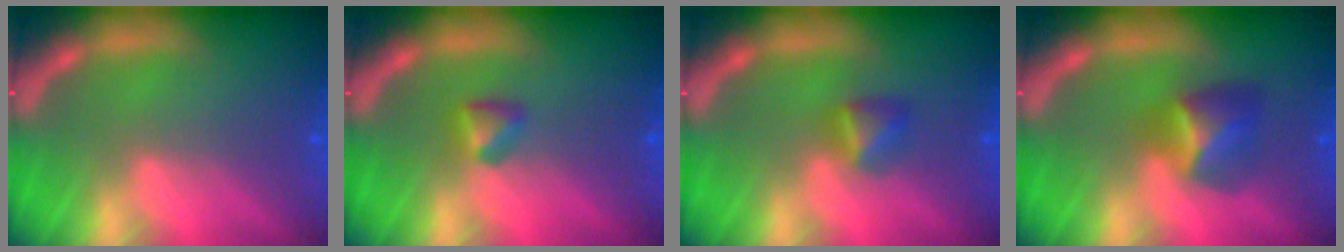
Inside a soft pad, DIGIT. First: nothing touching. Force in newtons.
{"total": 1.4}
{"total": 1.9}
{"total": 3.4}